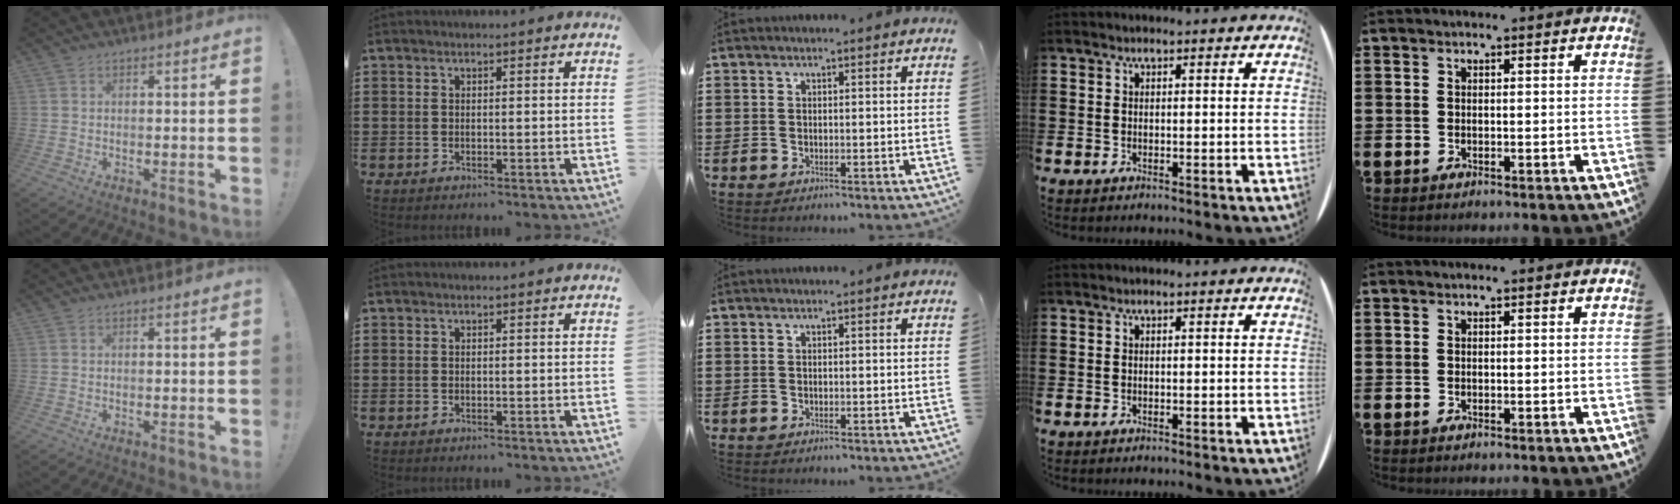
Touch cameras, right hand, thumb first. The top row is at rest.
{}